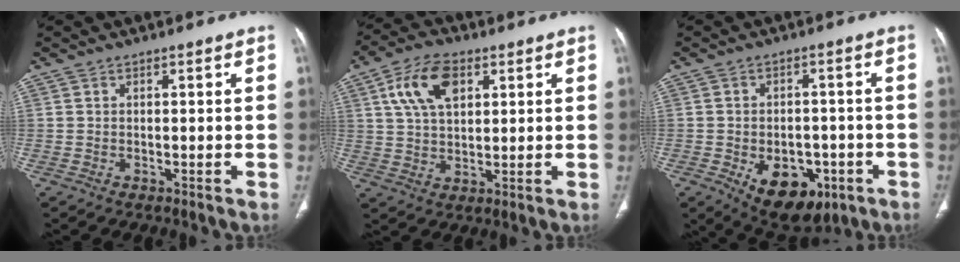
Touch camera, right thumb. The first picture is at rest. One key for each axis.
{"total": 10.8, "fx": 4.2, "fy": 6.3, "fz": 7.7, "tx": -0.133, "ty": -0.003, "tz": 0.076}
{"total": 12.2, "fx": -5.0, "fy": 7.7, "fz": 8.1, "tx": -0.088, "ty": 0.015, "tz": -0.059}